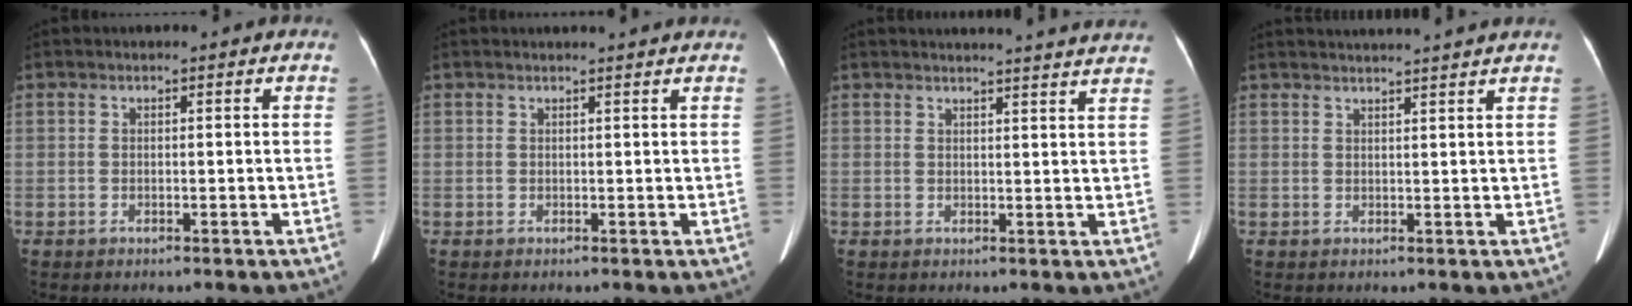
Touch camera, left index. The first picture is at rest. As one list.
[{"total": 3.3, "force": [3.1, -0.2, 1.0], "torque": [-0.016, 0.010, 0.033]}, {"total": 14.1, "force": [13.6, -0.2, 3.9], "torque": [-0.048, -0.030, 0.142]}, {"total": 8.6, "force": [8.0, -1.3, 2.8], "torque": [-0.035, 0.016, 0.093]}]